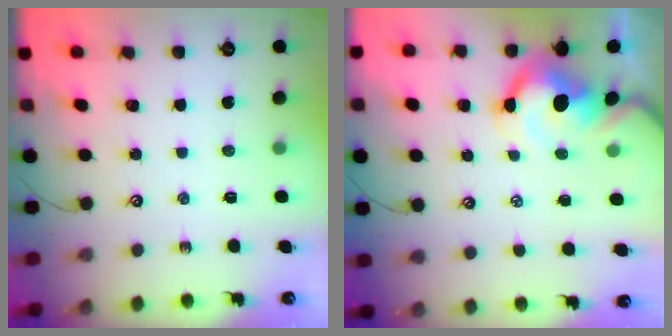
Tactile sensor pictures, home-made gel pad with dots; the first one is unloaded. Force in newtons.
{"total": 8.6, "press": 8.5, "slide": 1.6}